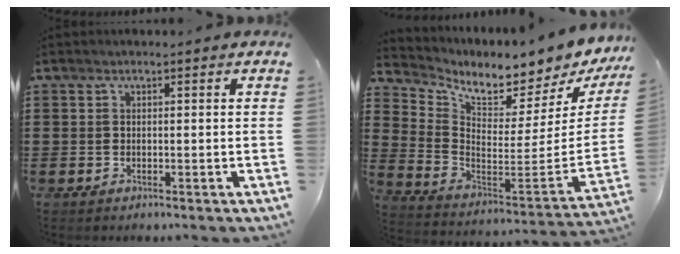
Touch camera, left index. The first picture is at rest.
{"total": 5.3, "force": [4.8, 1.0, 2.0], "torque": [-0.056, -0.067, 0.075]}